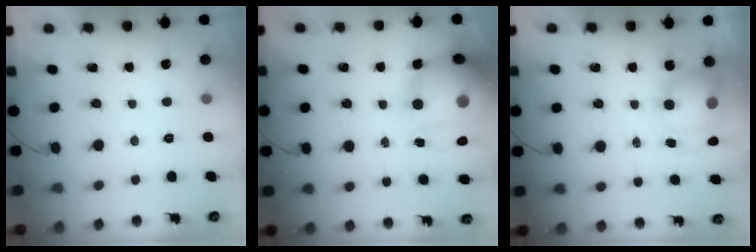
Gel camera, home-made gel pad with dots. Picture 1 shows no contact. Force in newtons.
{"total": 24.0, "press": 23.4, "slide": 5.4}
{"total": 7.9, "press": 7.8, "slide": 1.4}